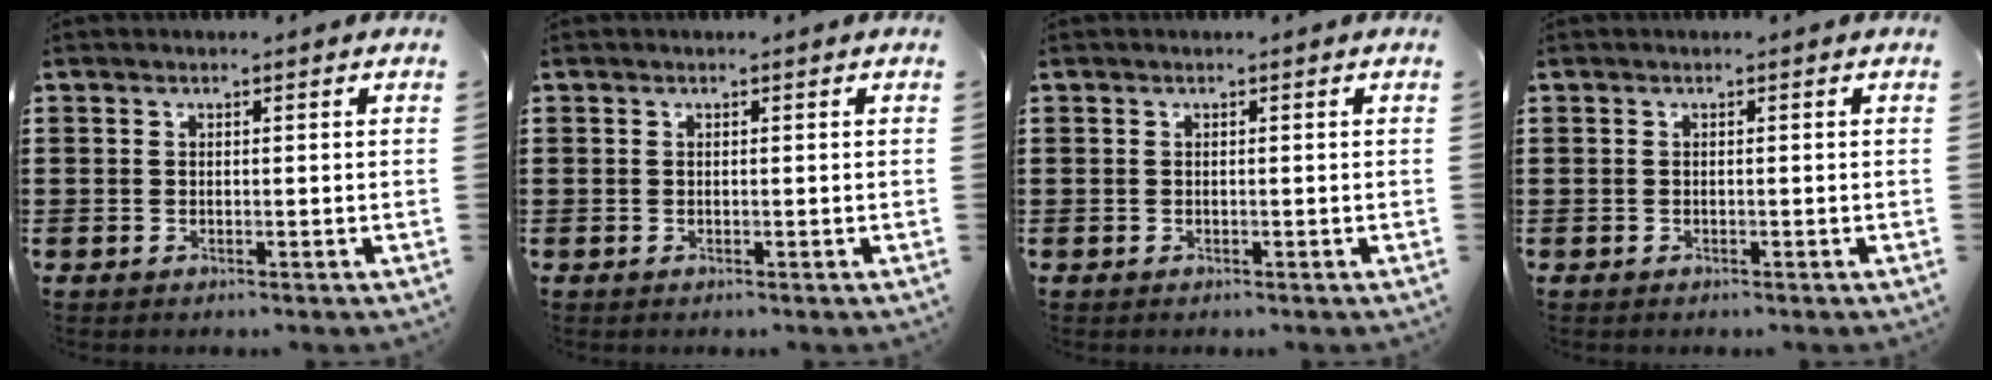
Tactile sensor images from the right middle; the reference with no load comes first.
{"total": 0.0}
{"total": 0.0}
{"total": 0.0}